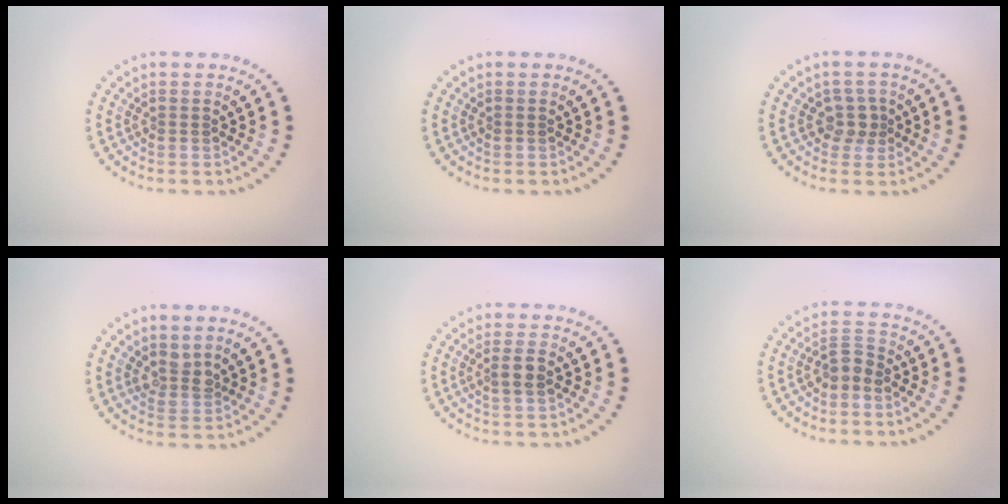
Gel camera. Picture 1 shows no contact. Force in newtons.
{"total": 0.0}
{"total": 1.9, "press": 1.6, "slide": 0.9}
{"total": 1.7, "press": 1.5, "slide": 0.9}
{"total": 1.8, "press": 1.6, "slide": 0.7}
{"total": 1.8, "press": 1.5, "slide": 1.0}